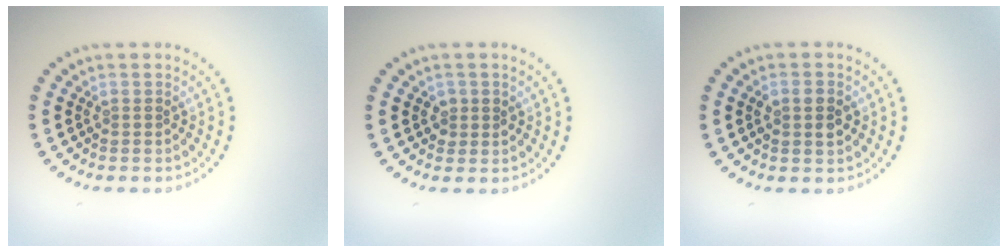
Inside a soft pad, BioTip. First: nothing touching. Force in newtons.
{"total": 1.1, "press": 1.1, "slide": 0.3}
{"total": 2.0, "press": 2.0, "slide": 0.3}